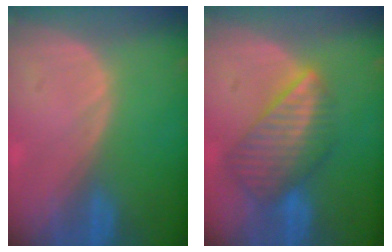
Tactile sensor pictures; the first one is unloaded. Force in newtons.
{"total": 8.4, "press": 7.4, "slide": 3.9}